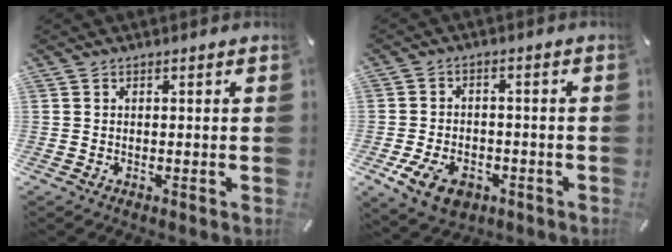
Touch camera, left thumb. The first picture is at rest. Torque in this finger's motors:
{"motor_torque": [0.79, 0.79, 0.09, -0.08, 0.10]}